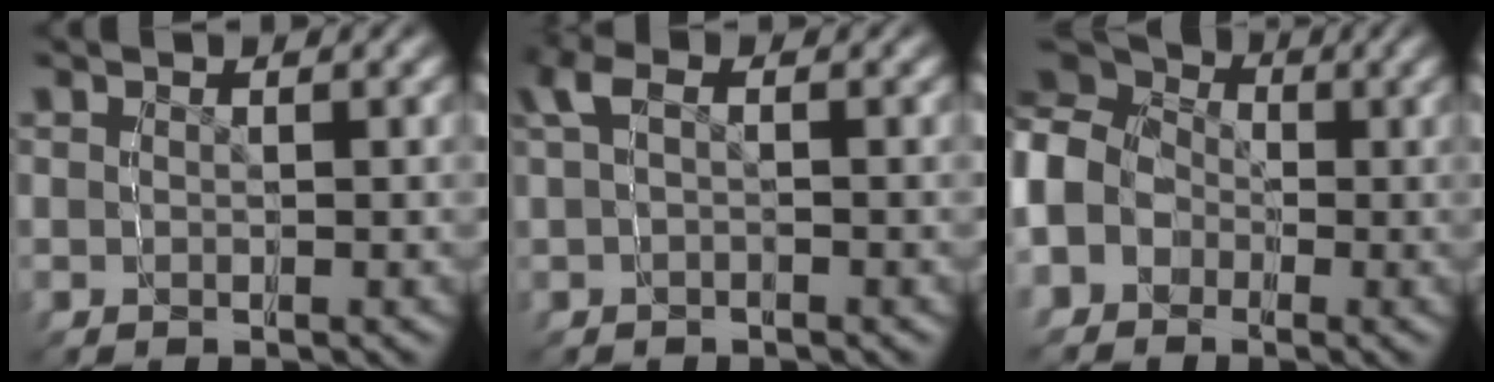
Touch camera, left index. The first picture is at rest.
{"total": 1.6, "force": [-0.9, 0.0, 1.3], "torque": [-0.042, -0.001, -0.003]}
{"total": 10.5, "force": [0.0, 9.2, 5.0], "torque": [-0.092, -0.009, -0.008]}